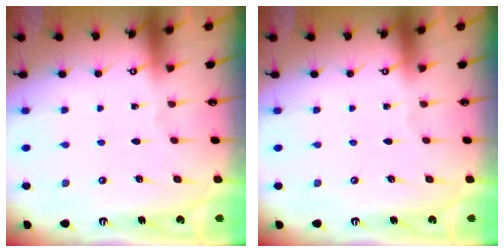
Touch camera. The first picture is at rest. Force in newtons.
{"total": 0.0}